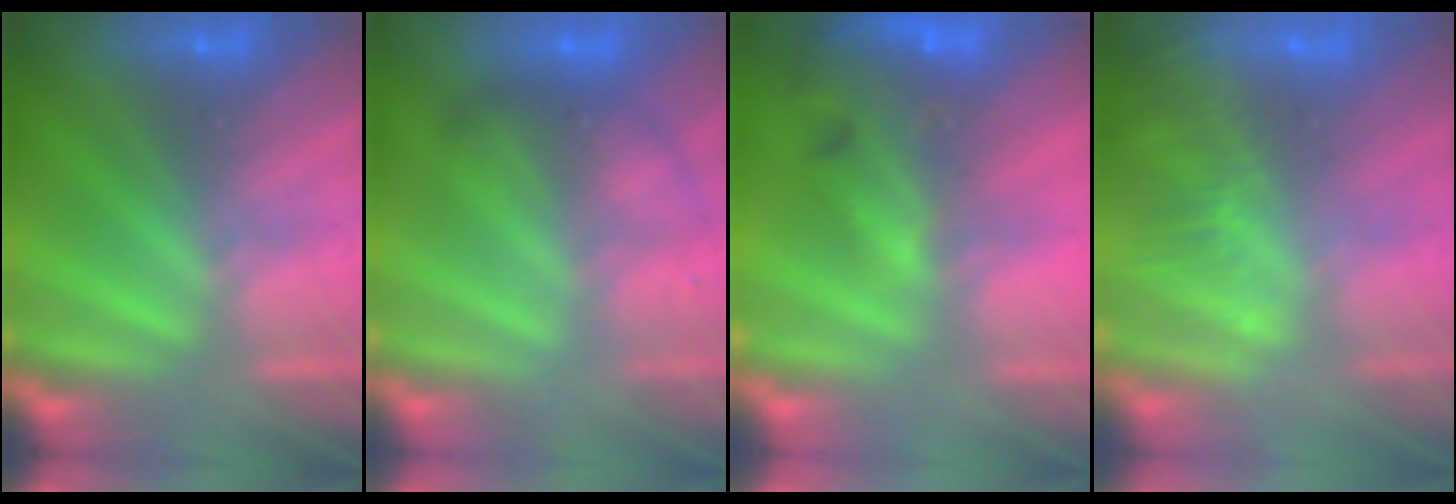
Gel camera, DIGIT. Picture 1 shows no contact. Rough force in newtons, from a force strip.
{"total": 2.1}
{"total": 7.5}
{"total": 3.3}